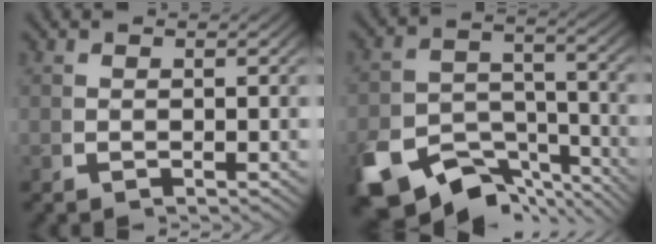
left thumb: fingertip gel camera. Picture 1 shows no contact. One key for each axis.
{"total": 11.4, "fx": -7.5, "fy": 6.2, "fz": 6.0, "tx": -0.098, "ty": -0.040, "tz": -0.112}